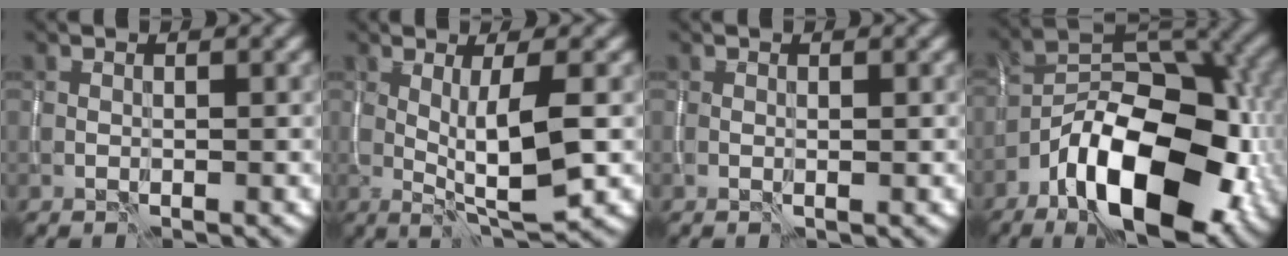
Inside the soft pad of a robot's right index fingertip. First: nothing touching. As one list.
[{"total": 5.6, "force": [-0.2, 1.2, 5.5], "torque": [-0.093, -0.011, 0.004]}, {"total": 0.0}, {"total": 14.1, "force": [-6.6, 6.8, 10.4], "torque": [-0.156, -0.003, -0.115]}]